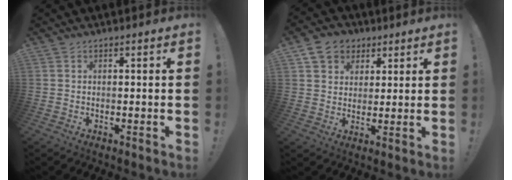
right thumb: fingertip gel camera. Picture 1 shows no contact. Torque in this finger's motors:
{"motor_torque": [-0.08, 0.06, 0.01, -0.15, 0.01]}